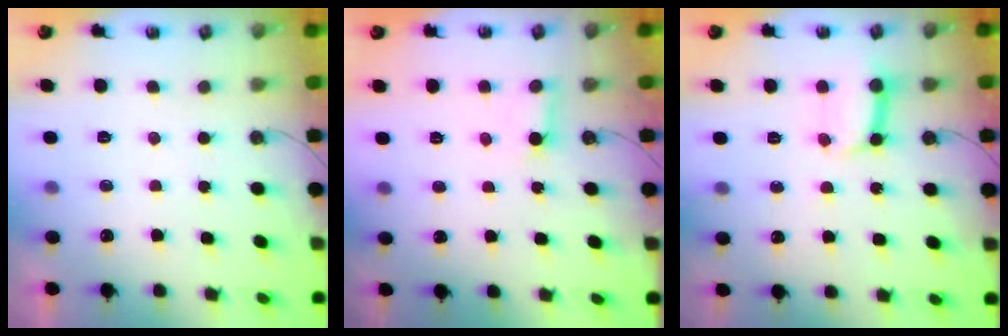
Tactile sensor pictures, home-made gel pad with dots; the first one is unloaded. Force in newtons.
{"total": 2.5, "press": 2.5, "slide": 0.2}
{"total": 9.6, "press": 9.5, "slide": 1.3}